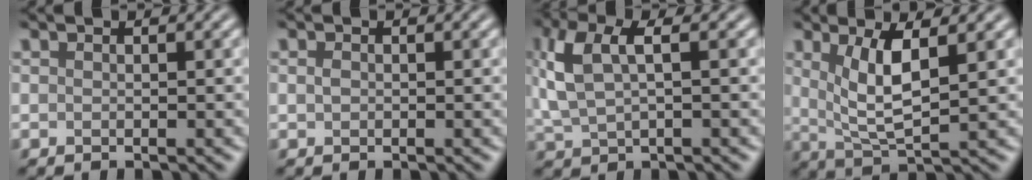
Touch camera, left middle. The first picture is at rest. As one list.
[{"total": 0.6, "force": [0.0, 0.5, 0.3], "torque": [-0.007, -0.001, 0.001]}, {"total": 4.9, "force": [1.5, 2.2, 4.1], "torque": [-0.099, 0.005, 0.034]}, {"total": 4.7, "force": [1.4, 1.3, 4.3], "torque": [-0.086, -0.009, 0.032]}]